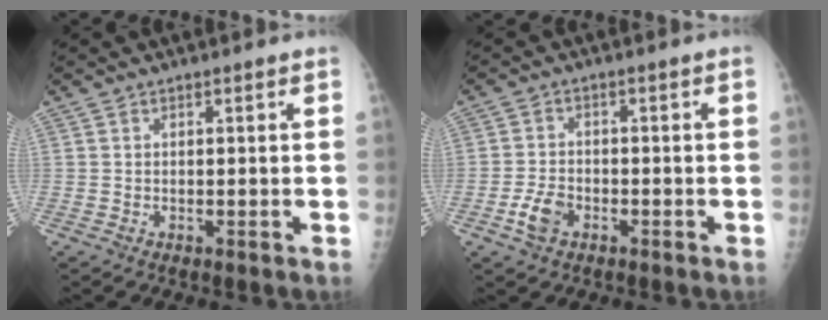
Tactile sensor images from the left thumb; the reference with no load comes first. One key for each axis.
{"total": 4.3, "fx": -2.1, "fy": 2.7, "fz": 2.7, "tx": -0.054, "ty": 0.013, "tz": -0.041}